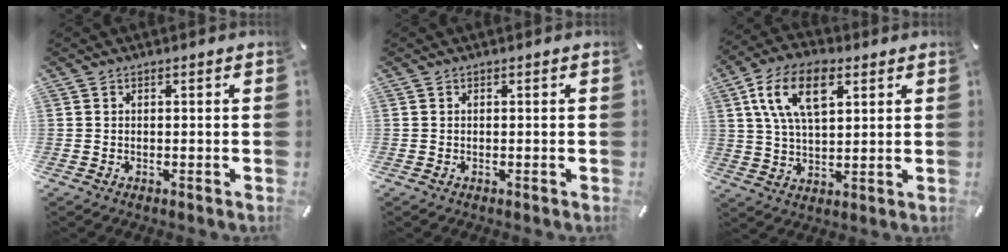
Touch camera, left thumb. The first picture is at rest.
{"total": 0.0}
{"total": 13.4, "force": [5.6, 7.2, 9.8], "torque": [-0.196, 0.001, 0.100]}